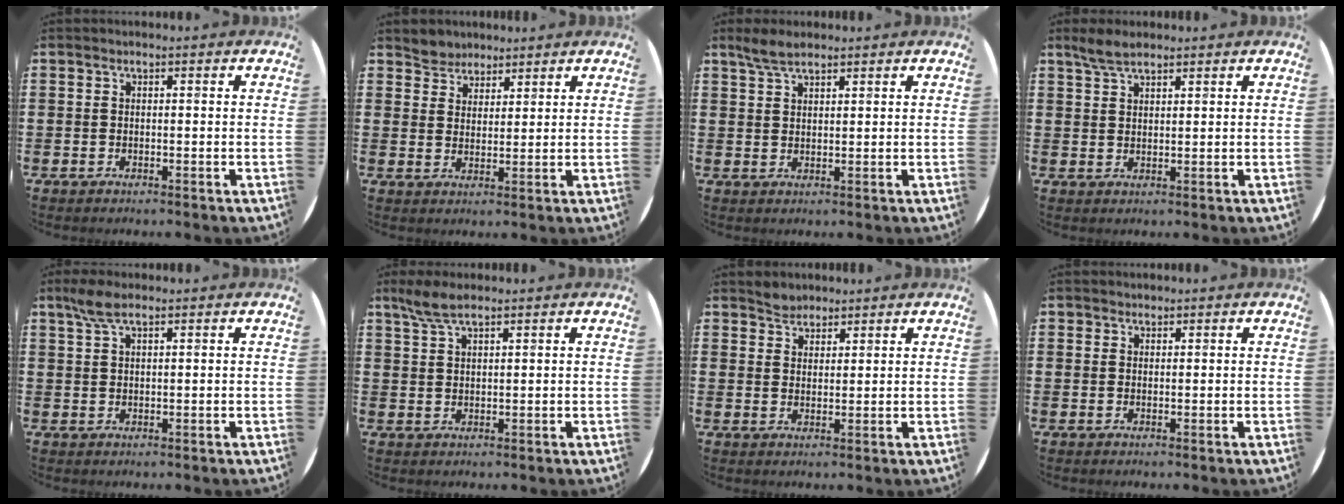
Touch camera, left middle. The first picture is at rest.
{"total": 3.3, "force": [2.9, 1.3, -0.7], "torque": [0.002, -0.001, 0.058]}
{"total": 3.2, "force": [2.7, 1.0, 1.5], "torque": [-0.036, 0.005, 0.050]}
{"total": 3.2, "force": [2.7, 1.0, 1.5], "torque": [-0.035, 0.006, 0.050]}
{"total": 3.3, "force": [2.3, 1.0, 2.2], "torque": [-0.049, 0.006, 0.041]}
{"total": 3.8, "force": [2.9, 1.0, 2.2], "torque": [-0.050, 0.004, 0.054]}
{"total": 2.5, "force": [2.4, 0.9, -0.3], "torque": [0.000, 0.003, 0.047]}
{"total": 0.9, "force": [0.8, 0.3, -0.1], "torque": [0.001, 0.002, 0.017]}